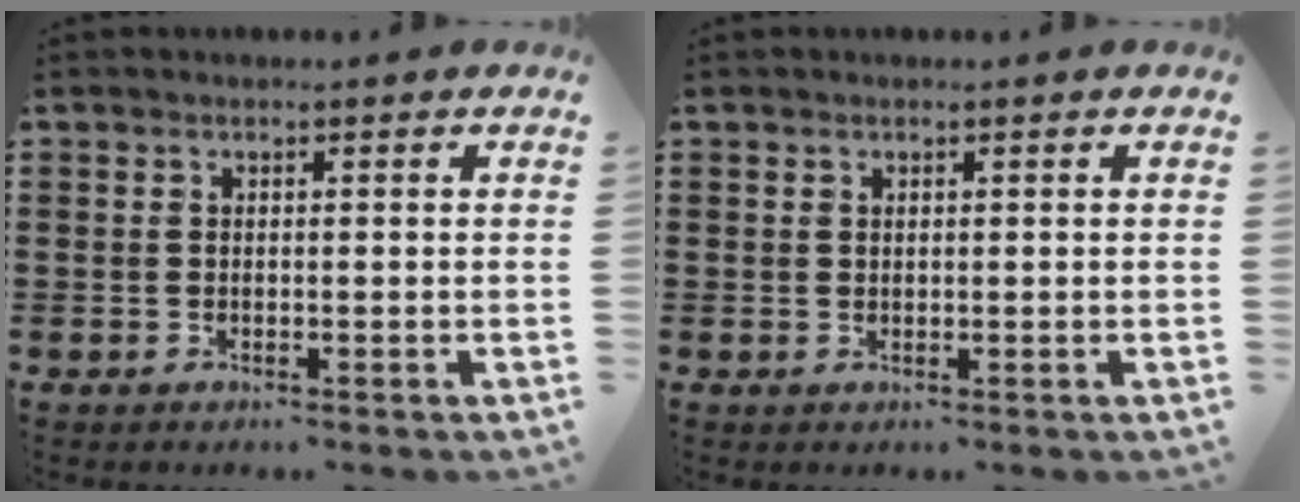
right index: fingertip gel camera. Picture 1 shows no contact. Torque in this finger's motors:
{"motor_torque": [-0.12, 0.35, -0.02, -0.01]}